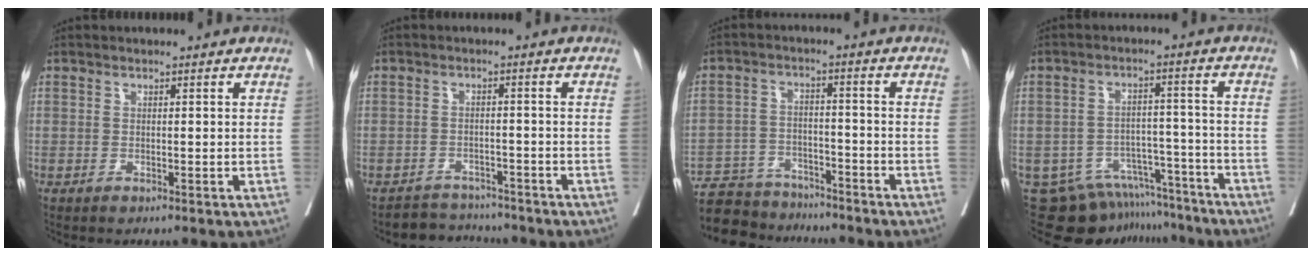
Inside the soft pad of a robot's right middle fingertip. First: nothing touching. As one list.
[{"total": 4.2, "force": [-3.8, 1.2, -1.1], "torque": [0.023, 0.008, -0.060]}, {"total": 12.0, "force": [-11.0, 3.9, 2.7], "torque": [-0.048, 0.013, -0.172]}, {"total": 12.4, "force": [-11.2, 5.1, 1.4], "torque": [-0.012, 0.033, -0.152]}]